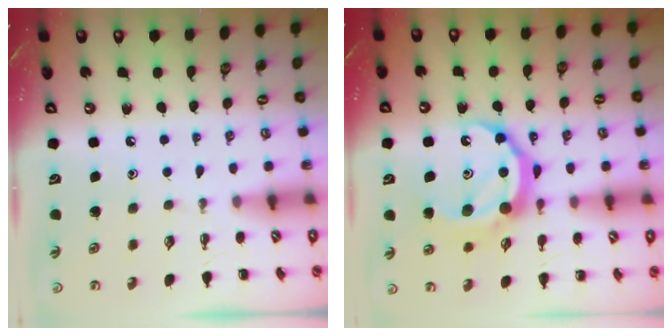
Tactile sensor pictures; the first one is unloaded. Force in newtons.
{"total": 13.7, "press": 13.7, "slide": 0.9}